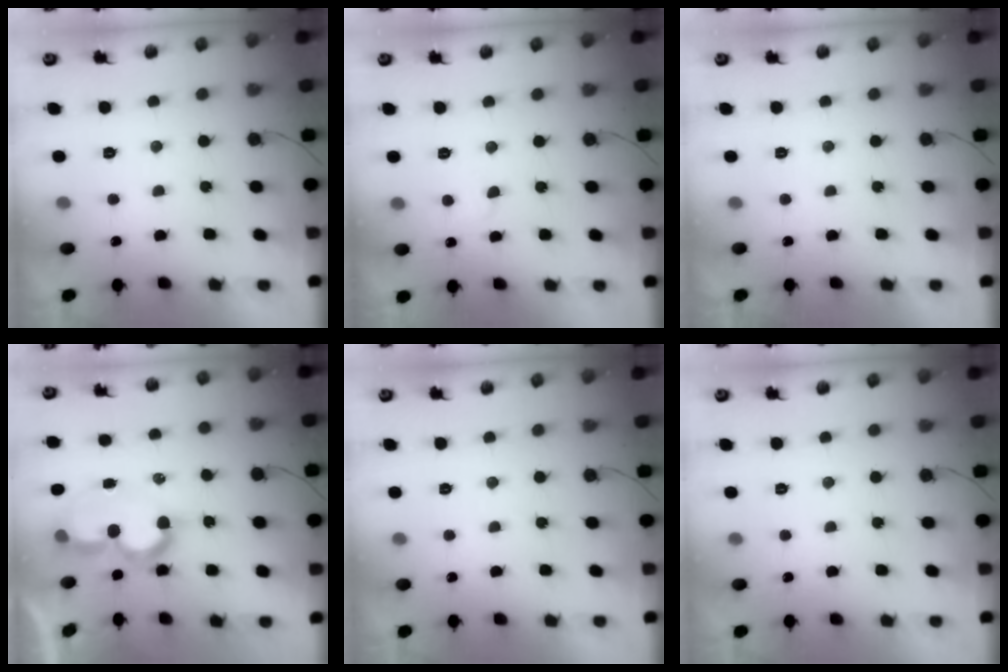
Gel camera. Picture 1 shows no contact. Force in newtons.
{"total": 3.5, "press": 3.5, "slide": 0.4}
{"total": 1.7, "press": 1.7, "slide": 0.1}
{"total": 8.9, "press": 8.9, "slide": 0.7}
{"total": 0.0}
{"total": 0.0}